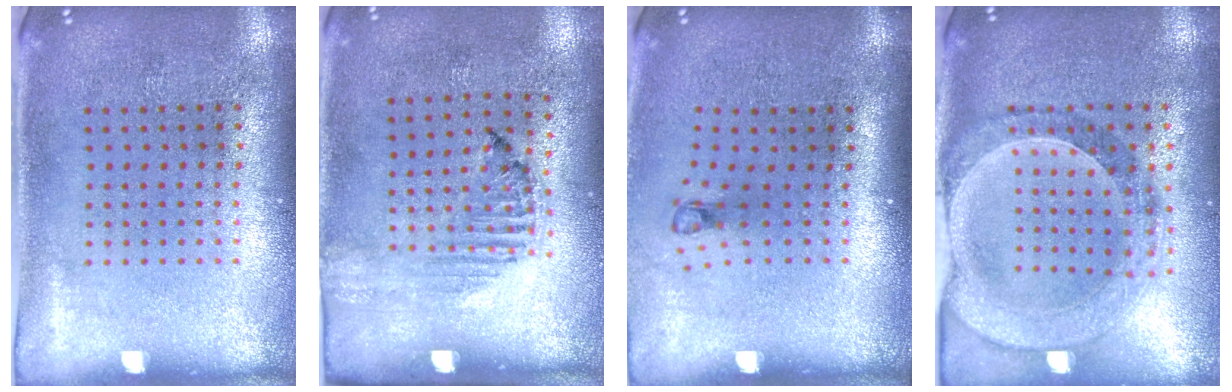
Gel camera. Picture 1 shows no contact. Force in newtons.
{"total": 1.3, "press": 1.2, "slide": 0.4}
{"total": 0.7, "press": 0.3, "slide": 0.6}
{"total": 1.5, "press": 1.5, "slide": 0.4}